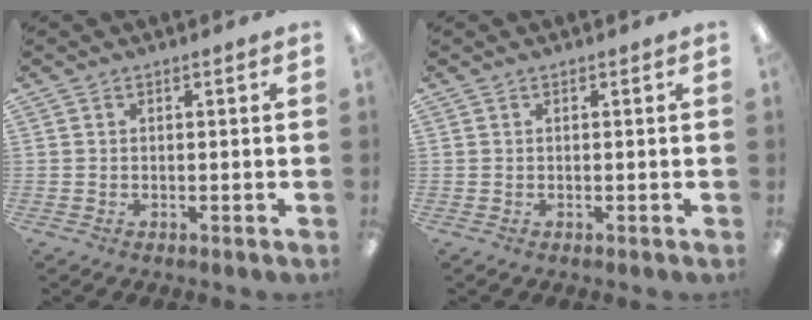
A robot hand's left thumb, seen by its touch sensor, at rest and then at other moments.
{"total": 0.0}